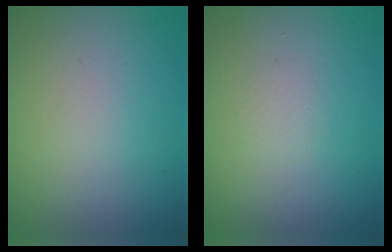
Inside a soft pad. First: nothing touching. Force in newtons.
{"total": 0.5, "press": 0.5, "slide": 0.1}